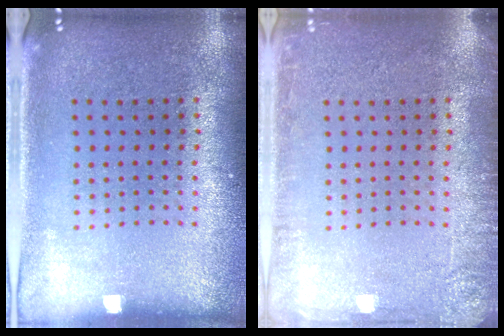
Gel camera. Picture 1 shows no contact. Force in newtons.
{"total": 2.1, "press": 2.1, "slide": 0.3}